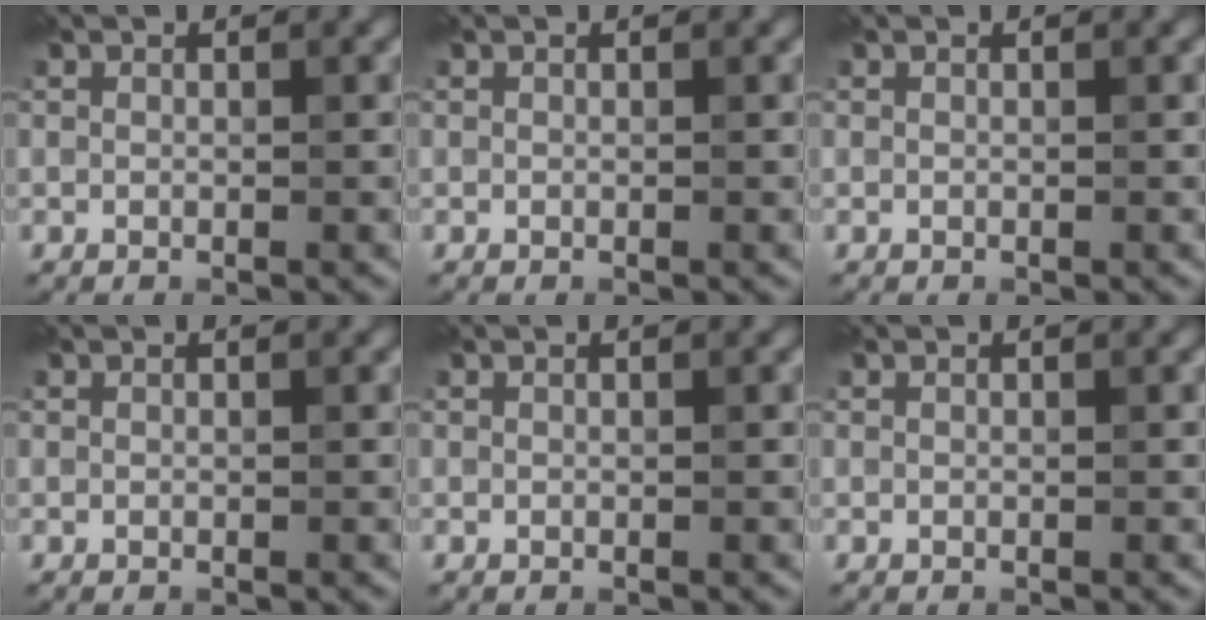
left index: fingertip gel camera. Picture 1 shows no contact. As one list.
[{"total": 0.0}, {"total": 0.0}, {"total": 0.0}, {"total": 0.0}, {"total": 0.0}]